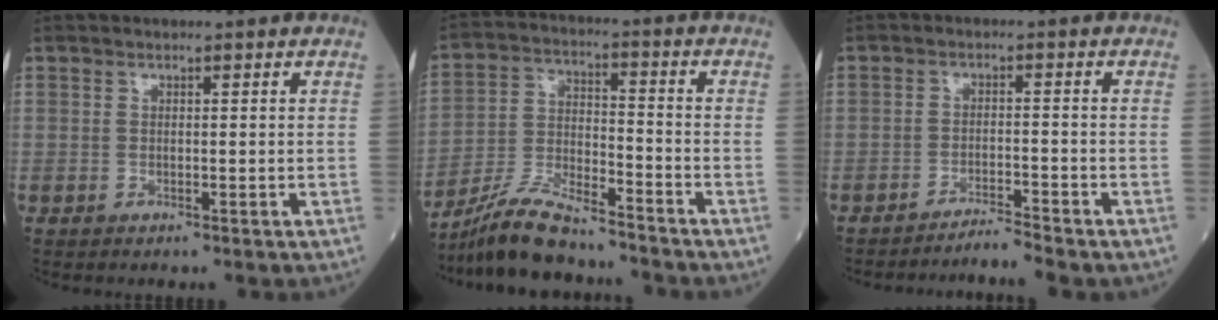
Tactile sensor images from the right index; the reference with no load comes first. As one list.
[{"total": 11.0, "force": [-9.9, 1.6, 4.6], "torque": [-0.090, -0.006, -0.186]}, {"total": 3.2, "force": [-3.0, -0.9, 0.4], "torque": [-0.005, -0.013, -0.052]}]